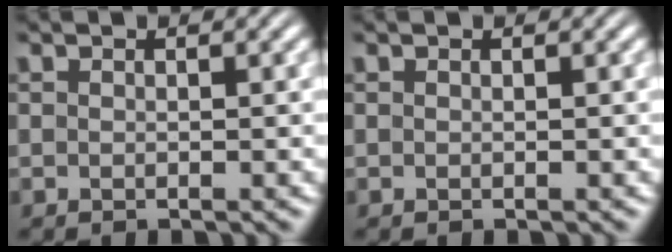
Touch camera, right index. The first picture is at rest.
{"total": 0.0}